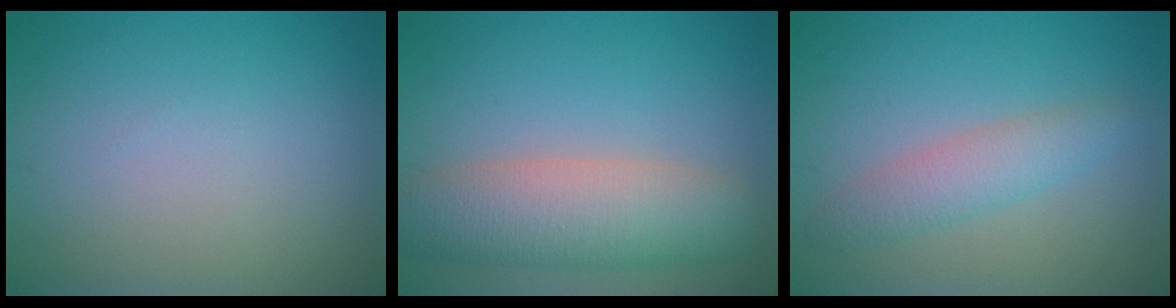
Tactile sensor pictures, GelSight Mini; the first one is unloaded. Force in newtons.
{"total": 6.8, "press": 6.8, "slide": 0.4}
{"total": 2.9, "press": 2.9, "slide": 0.1}